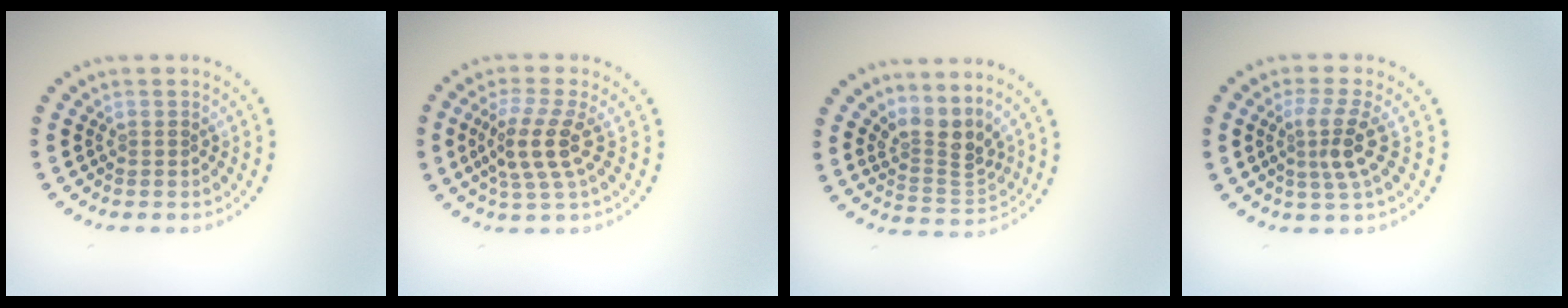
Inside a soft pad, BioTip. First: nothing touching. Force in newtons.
{"total": 3.7, "press": 3.2, "slide": 2.0}
{"total": 3.5, "press": 2.3, "slide": 2.6}
{"total": 3.0, "press": 2.4, "slide": 1.8}